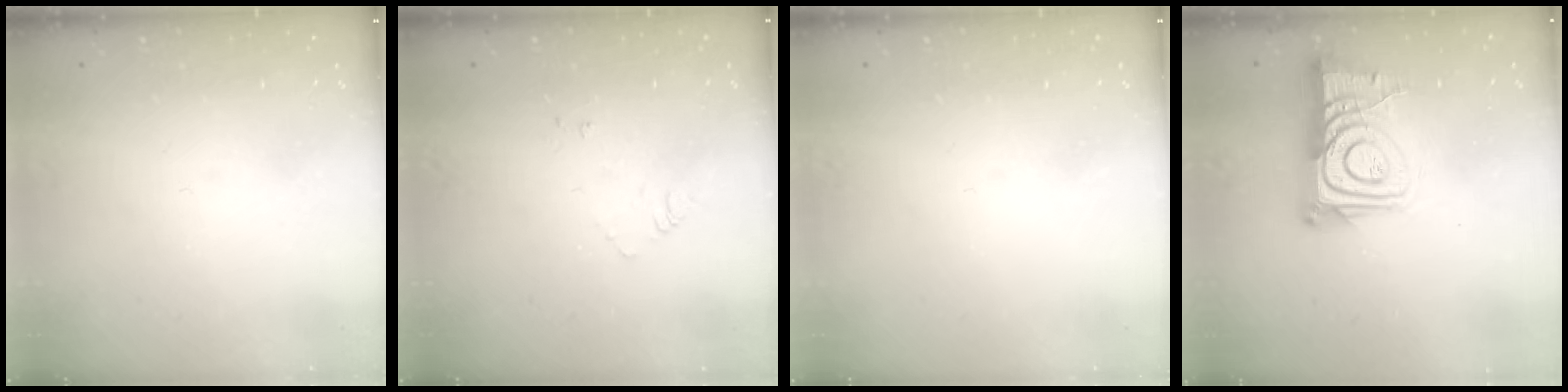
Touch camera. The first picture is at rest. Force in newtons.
{"total": 6.0, "press": 6.0, "slide": 0.7}
{"total": 0.0}
{"total": 14.8, "press": 14.7, "slide": 1.6}